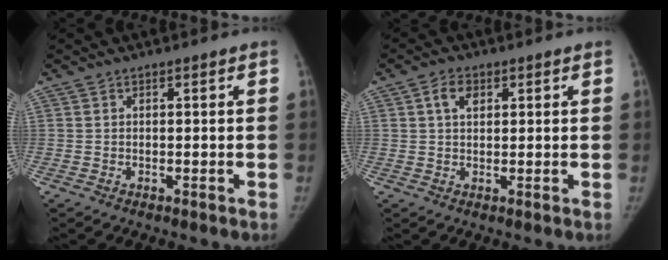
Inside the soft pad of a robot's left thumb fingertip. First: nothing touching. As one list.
[{"total": 3.7, "force": [1.4, 2.4, 2.4], "torque": [-0.037, 0.001, 0.025]}]